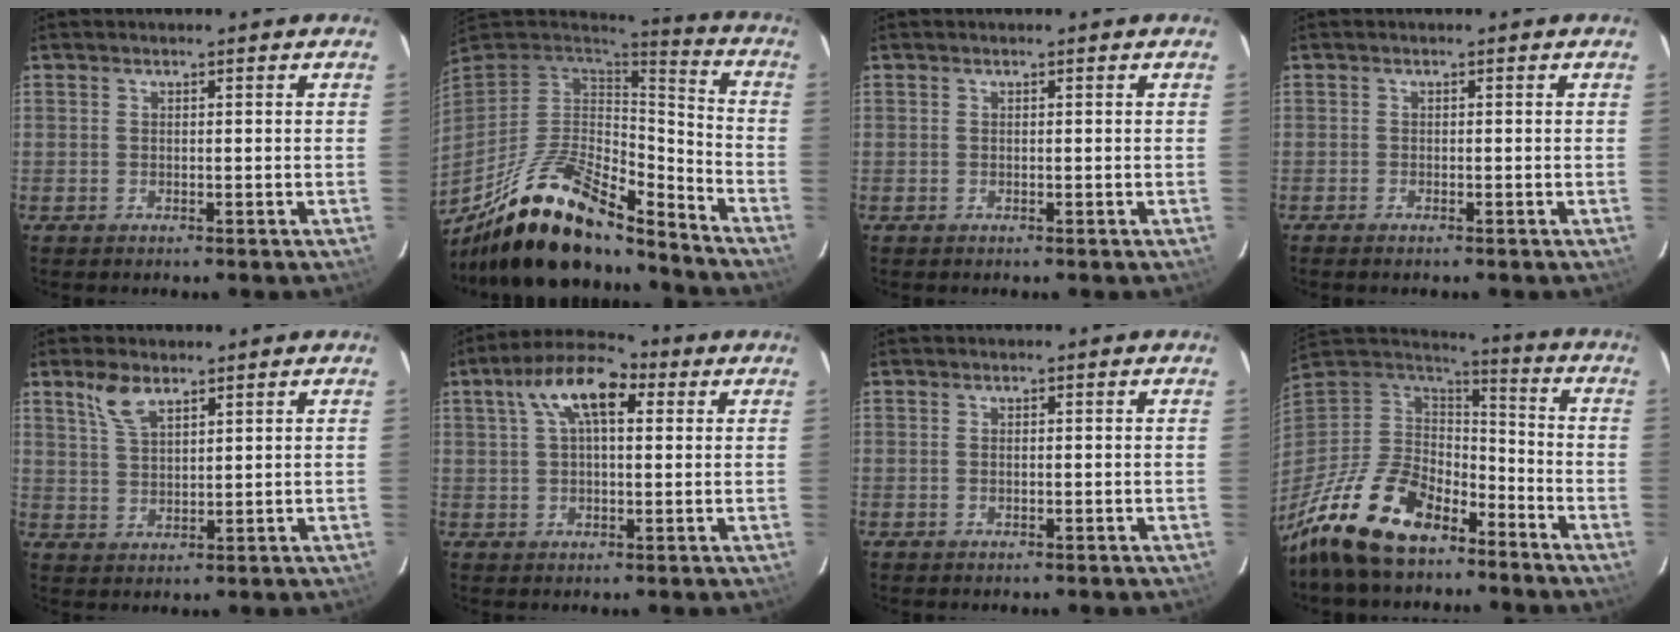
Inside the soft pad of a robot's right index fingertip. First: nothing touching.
{"total": 23.3, "force": [-16.6, 7.6, 14.5], "torque": [-0.271, -0.026, -0.288]}
{"total": 0.0}
{"total": 1.0, "force": [-0.9, 0.2, 0.5], "torque": [-0.013, -0.003, -0.018]}
{"total": 5.4, "force": [3.6, 2.3, 3.3], "torque": [-0.064, 0.006, 0.076]}
{"total": 10.7, "force": [3.9, 4.9, 8.7], "torque": [-0.159, 0.035, 0.061]}
{"total": 0.5, "force": [0.0, 0.3, 0.4], "torque": [-0.007, -0.001, 0.000]}
{"total": 21.6, "force": [-14.6, 10.7, 11.7], "torque": [-0.258, -0.014, -0.256]}